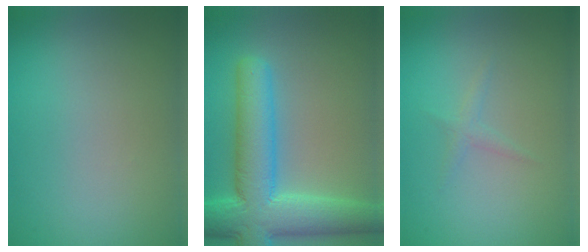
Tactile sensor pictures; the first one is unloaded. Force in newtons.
{"total": 9.0, "press": 9.0, "slide": 0.3}
{"total": 0.9, "press": 0.9, "slide": 0.1}